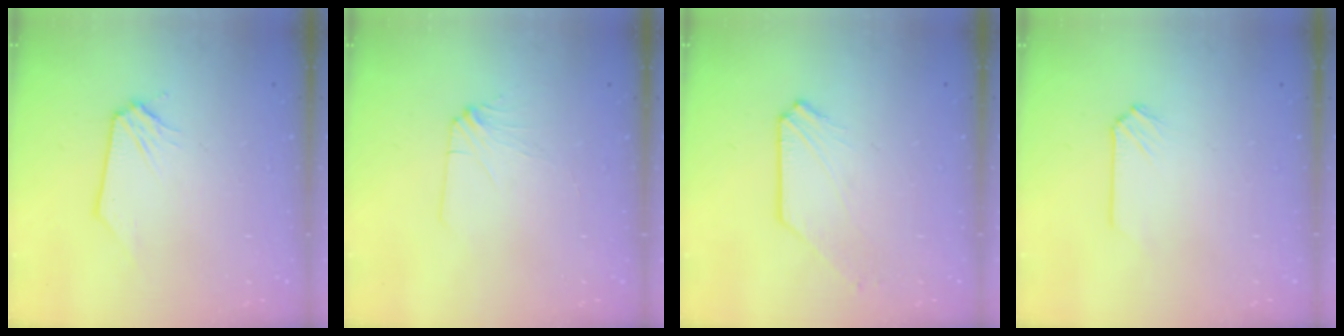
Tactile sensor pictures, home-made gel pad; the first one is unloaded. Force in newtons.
{"total": 3.0, "press": 3.0, "slide": 0.3}
{"total": 1.4, "press": 1.4, "slide": 0.0}
{"total": 0.0}